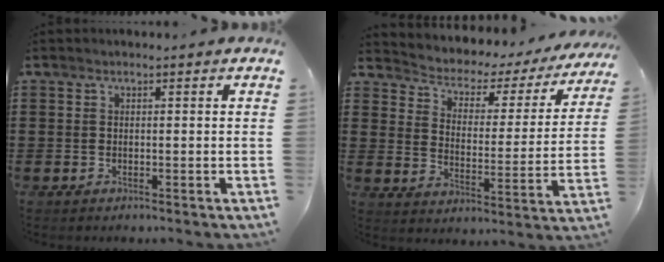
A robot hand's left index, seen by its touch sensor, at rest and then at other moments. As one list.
[{"total": 2.7, "force": [2.2, 1.5, 0.7], "torque": [-0.033, -0.022, 0.025]}]